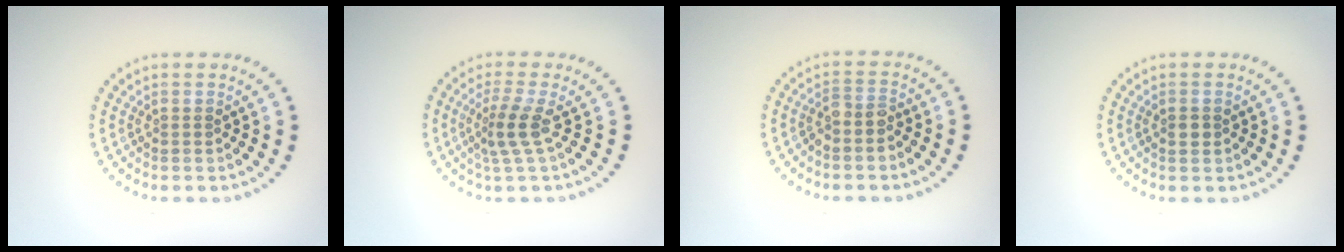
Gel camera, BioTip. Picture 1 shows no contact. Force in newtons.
{"total": 2.6, "press": 1.7, "slide": 1.9}
{"total": 1.8, "press": 1.5, "slide": 1.0}
{"total": 1.0, "press": 1.0, "slide": 0.0}